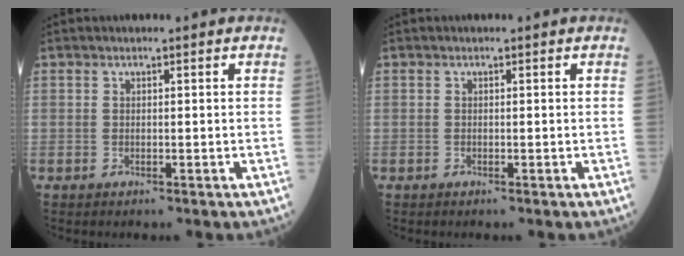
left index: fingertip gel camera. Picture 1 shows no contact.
{"total": 0.0}